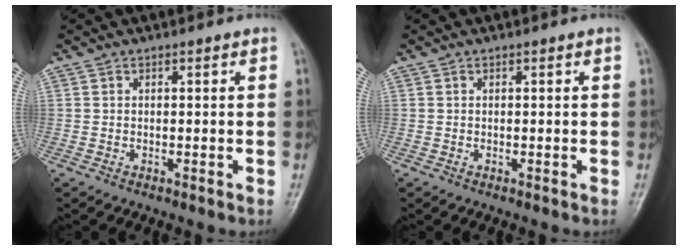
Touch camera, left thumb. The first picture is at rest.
{"total": 0.0}